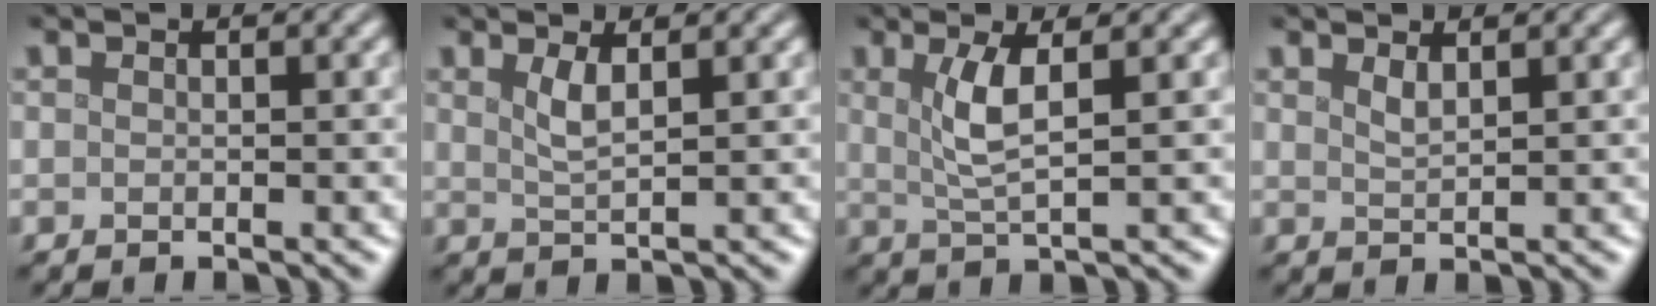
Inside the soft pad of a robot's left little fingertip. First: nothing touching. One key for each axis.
{"total": 2.1, "fx": 1.0, "fy": 0.5, "fz": 1.7, "tx": -0.032, "ty": -0.003, "tz": 0.019}
{"total": 3.6, "fx": 1.0, "fy": 0.8, "fz": 3.3, "tx": -0.068, "ty": -0.002, "tz": 0.023}
{"total": 1.3, "fx": 1.0, "fy": 0.3, "fz": 0.8, "tx": -0.015, "ty": -0.001, "tz": 0.018}